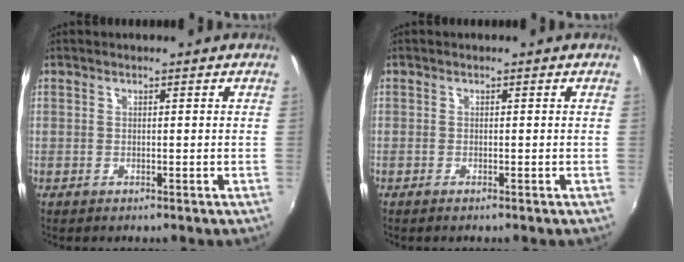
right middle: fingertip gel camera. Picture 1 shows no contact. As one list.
[{"total": 0.5, "force": [-0.4, -0.2, 0.3], "torque": [-0.005, -0.002, -0.010]}]